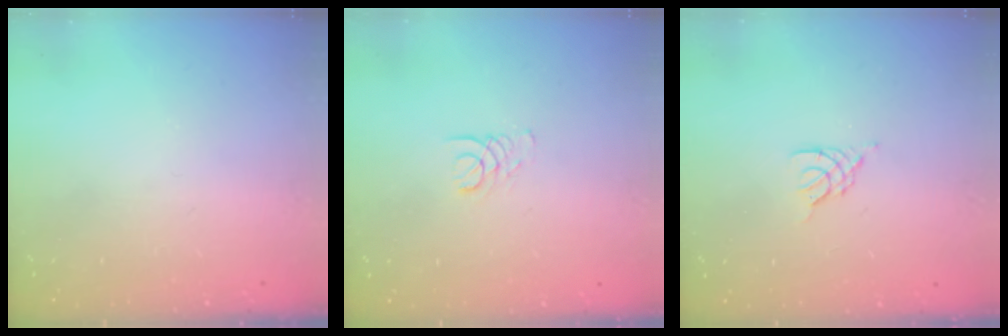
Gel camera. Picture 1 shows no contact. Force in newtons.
{"total": 1.6, "press": 1.6, "slide": 0.1}
{"total": 2.3, "press": 2.3, "slide": 0.5}